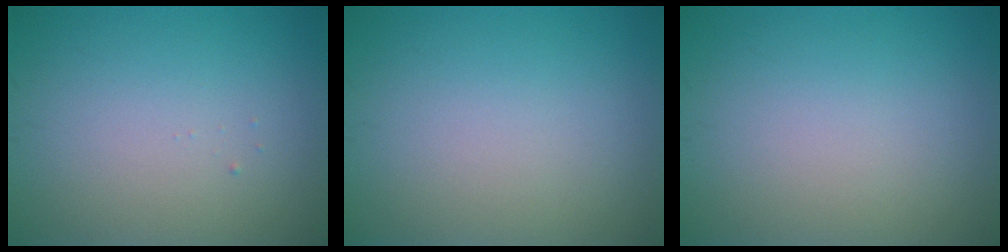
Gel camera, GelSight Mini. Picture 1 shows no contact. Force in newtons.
{"total": 0.0}
{"total": 0.0}